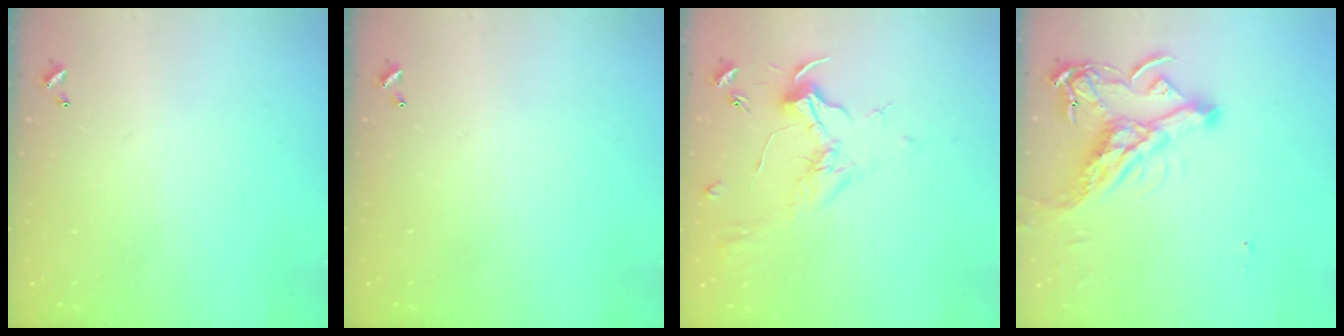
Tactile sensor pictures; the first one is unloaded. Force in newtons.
{"total": 0.0}
{"total": 1.8, "press": 1.7, "slide": 0.7}
{"total": 10.7, "press": 10.6, "slide": 1.6}